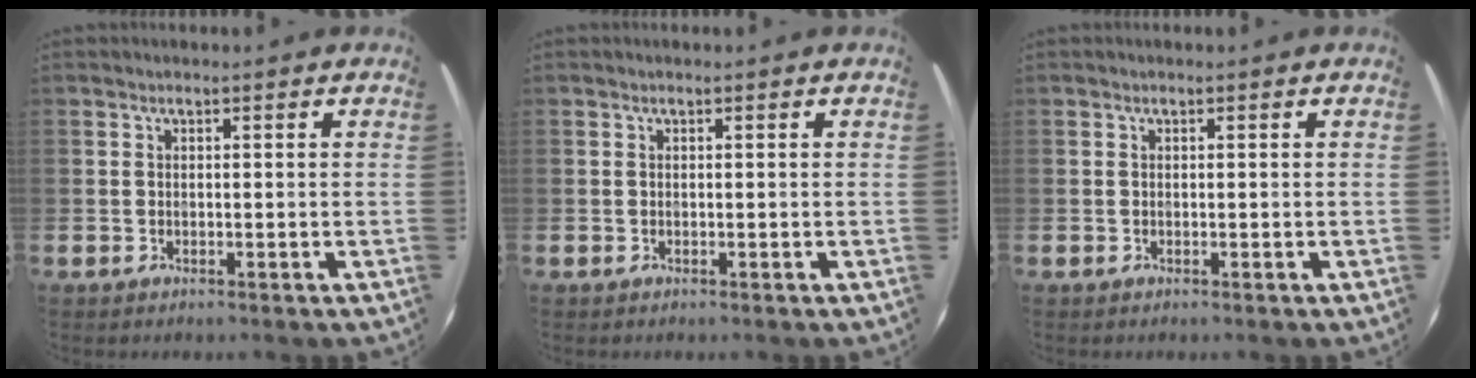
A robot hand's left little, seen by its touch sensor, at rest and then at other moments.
{"total": 0.0}
{"total": 0.0}